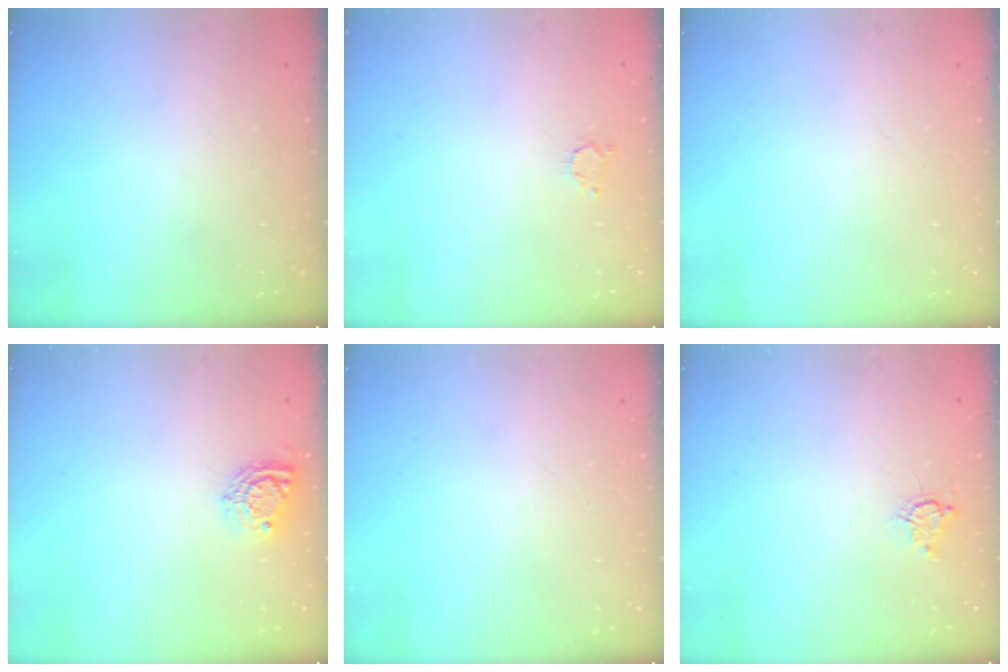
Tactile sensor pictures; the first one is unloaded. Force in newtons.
{"total": 2.5, "press": 2.5, "slide": 0.4}
{"total": 0.0}
{"total": 7.5, "press": 7.5, "slide": 0.2}
{"total": 0.0}
{"total": 4.8, "press": 4.8, "slide": 0.5}